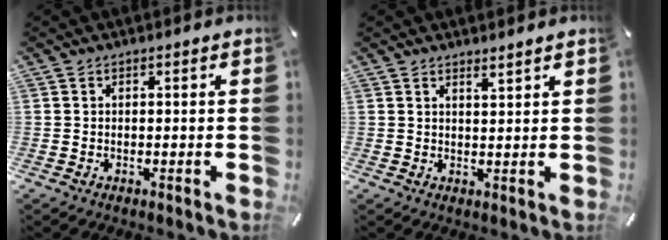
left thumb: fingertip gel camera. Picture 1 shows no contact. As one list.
[{"total": 2.0, "force": [1.9, -0.3, 0.4], "torque": [-0.012, -0.011, 0.036]}]